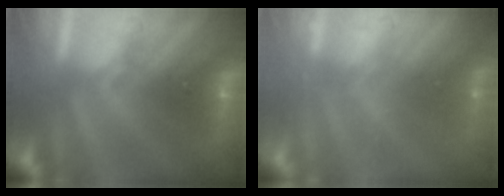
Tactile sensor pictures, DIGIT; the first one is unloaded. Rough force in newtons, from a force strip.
{"total": 2.4}